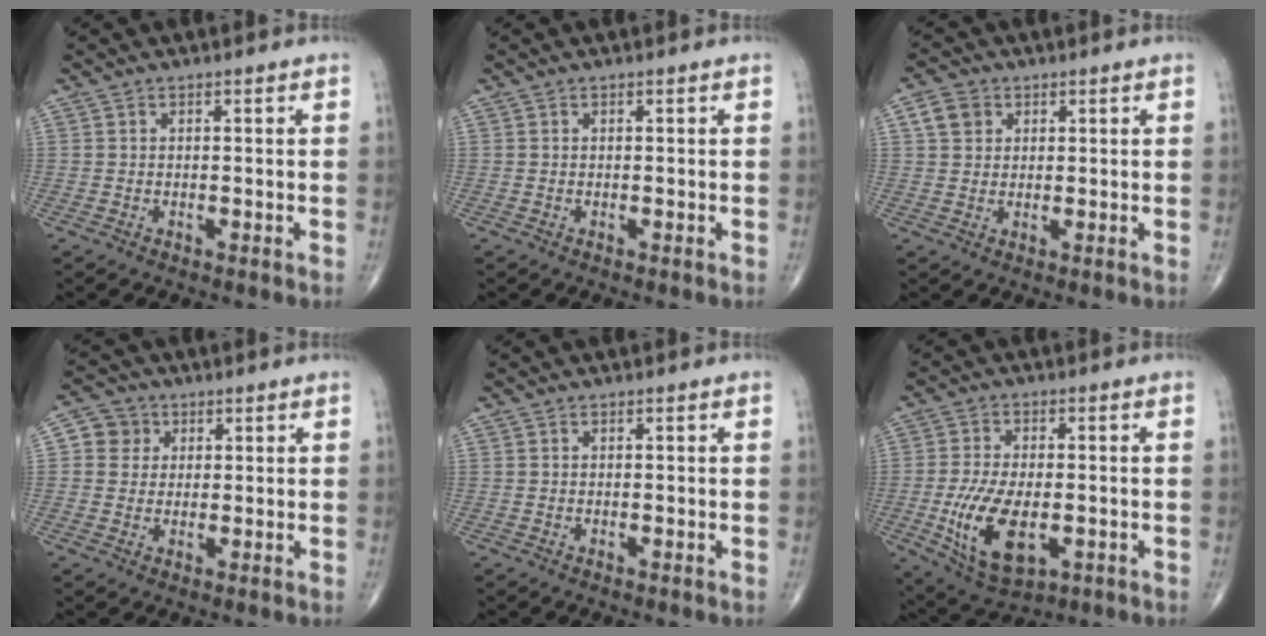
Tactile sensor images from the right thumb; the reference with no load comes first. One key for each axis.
{"total": 0.0}
{"total": 4.4, "fx": 1.6, "fy": 3.7, "fz": 1.8, "tx": -0.020, "ty": 0.001, "tz": 0.028}
{"total": 5.0, "fx": 1.2, "fy": 4.8, "fz": 0.9, "tx": 0.011, "ty": 0.004, "tz": 0.013}
{"total": 0.0}
{"total": 13.3, "fx": -3.1, "fy": 6.9, "fz": 11.0, "tx": -0.203, "ty": -0.007, "tz": -0.040}